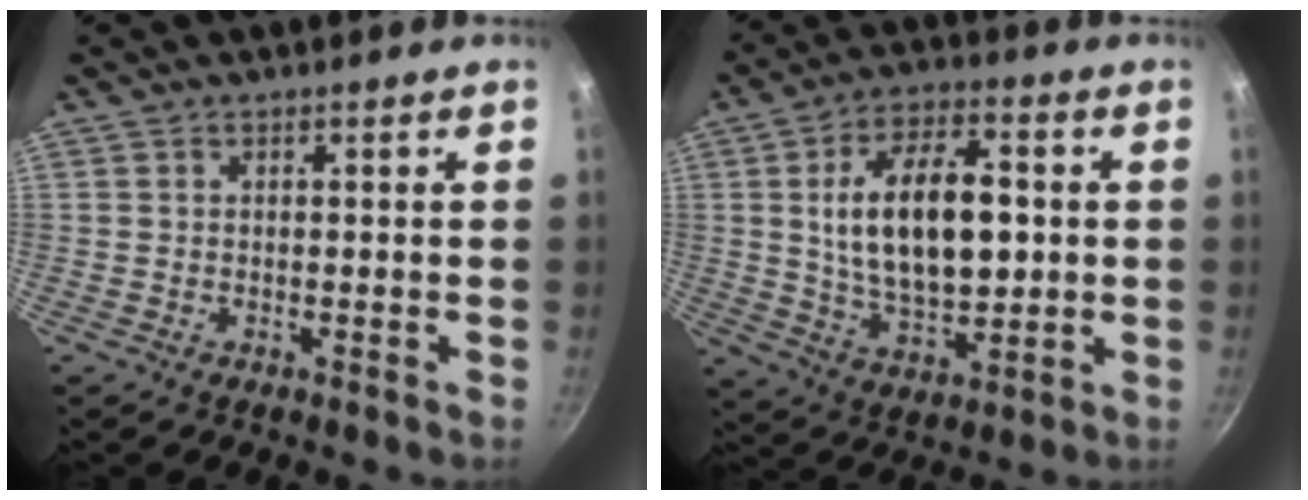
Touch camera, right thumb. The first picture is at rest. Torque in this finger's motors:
{"motor_torque": [-0.54, 1.12, 0.86, 0.82, 0.17]}